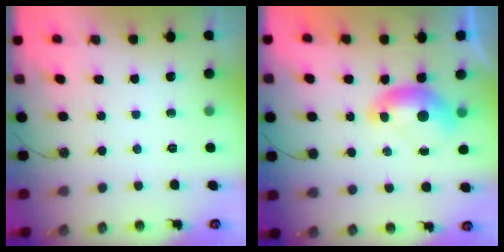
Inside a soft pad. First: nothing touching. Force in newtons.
{"total": 1.2, "press": 1.1, "slide": 0.6}